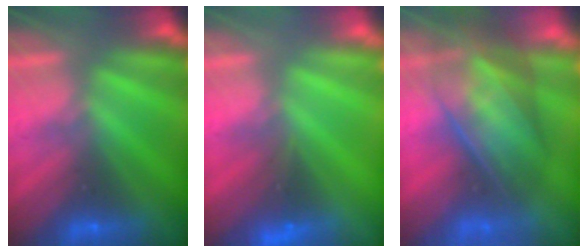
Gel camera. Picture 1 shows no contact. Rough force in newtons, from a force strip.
{"total": 4.9}
{"total": 5.6}